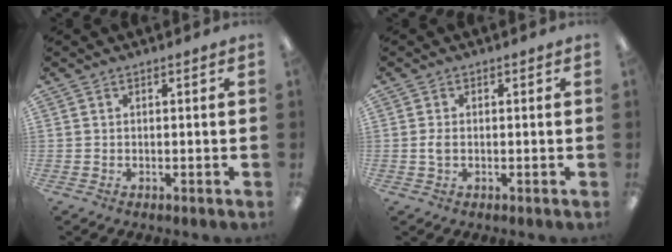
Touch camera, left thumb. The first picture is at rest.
{"total": 2.2, "force": [-0.1, 1.3, 1.8], "torque": [-0.040, 0.001, -0.006]}